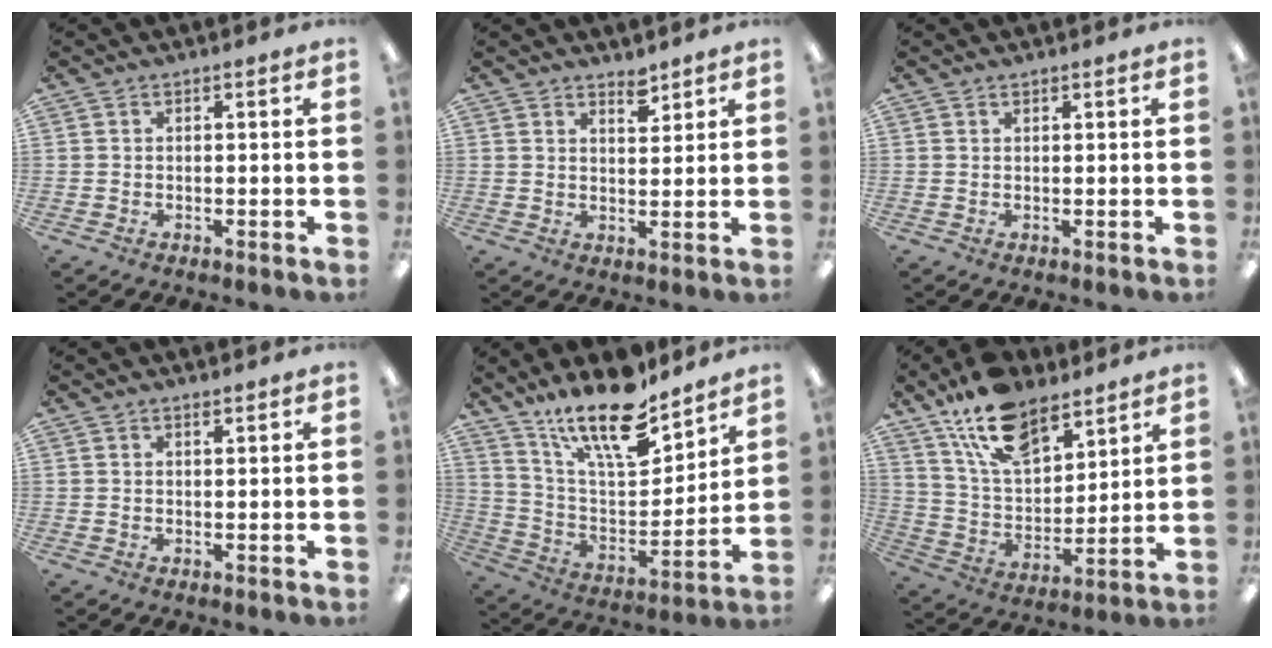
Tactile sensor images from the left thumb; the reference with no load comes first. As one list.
[{"total": 3.9, "force": [3.3, 1.5, 1.4], "torque": [-0.001, -0.026, 0.053]}, {"total": 0.6, "force": [0.5, 0.2, 0.3], "torque": [-0.005, 0.001, 0.009]}, {"total": 1.0, "force": [0.9, 0.2, 0.3], "torque": [-0.007, -0.001, 0.017]}, {"total": 18.8, "force": [14.7, 5.7, 10.2], "torque": [-0.188, -0.097, 0.254]}, {"total": 16.6, "force": [11.8, 8.1, 8.3], "torque": [-0.157, -0.056, 0.217]}]